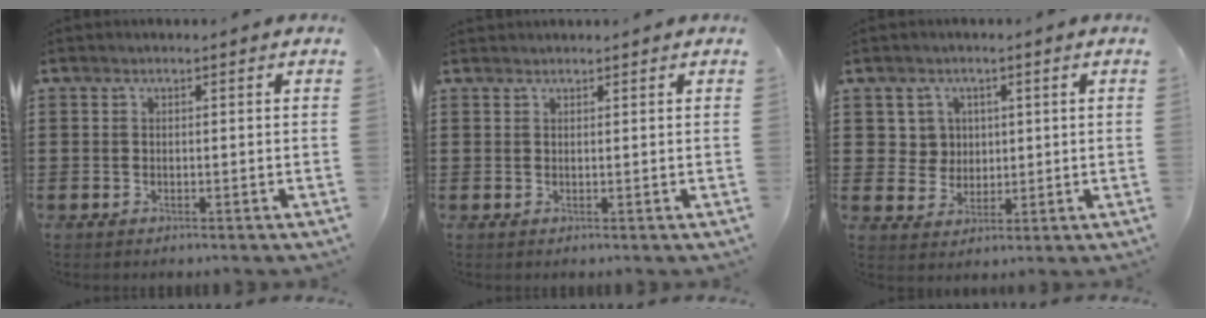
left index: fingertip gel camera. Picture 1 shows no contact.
{"total": 0.9, "force": [0.9, 0.0, 0.1], "torque": [-0.005, -0.002, 0.019]}
{"total": 3.7, "force": [1.3, 3.5, 0.7], "torque": [-0.033, 0.011, 0.022]}